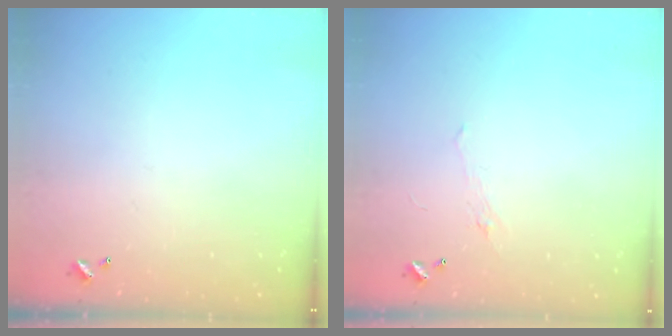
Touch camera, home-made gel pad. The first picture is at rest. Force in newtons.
{"total": 0.9, "press": 0.5, "slide": 0.7}